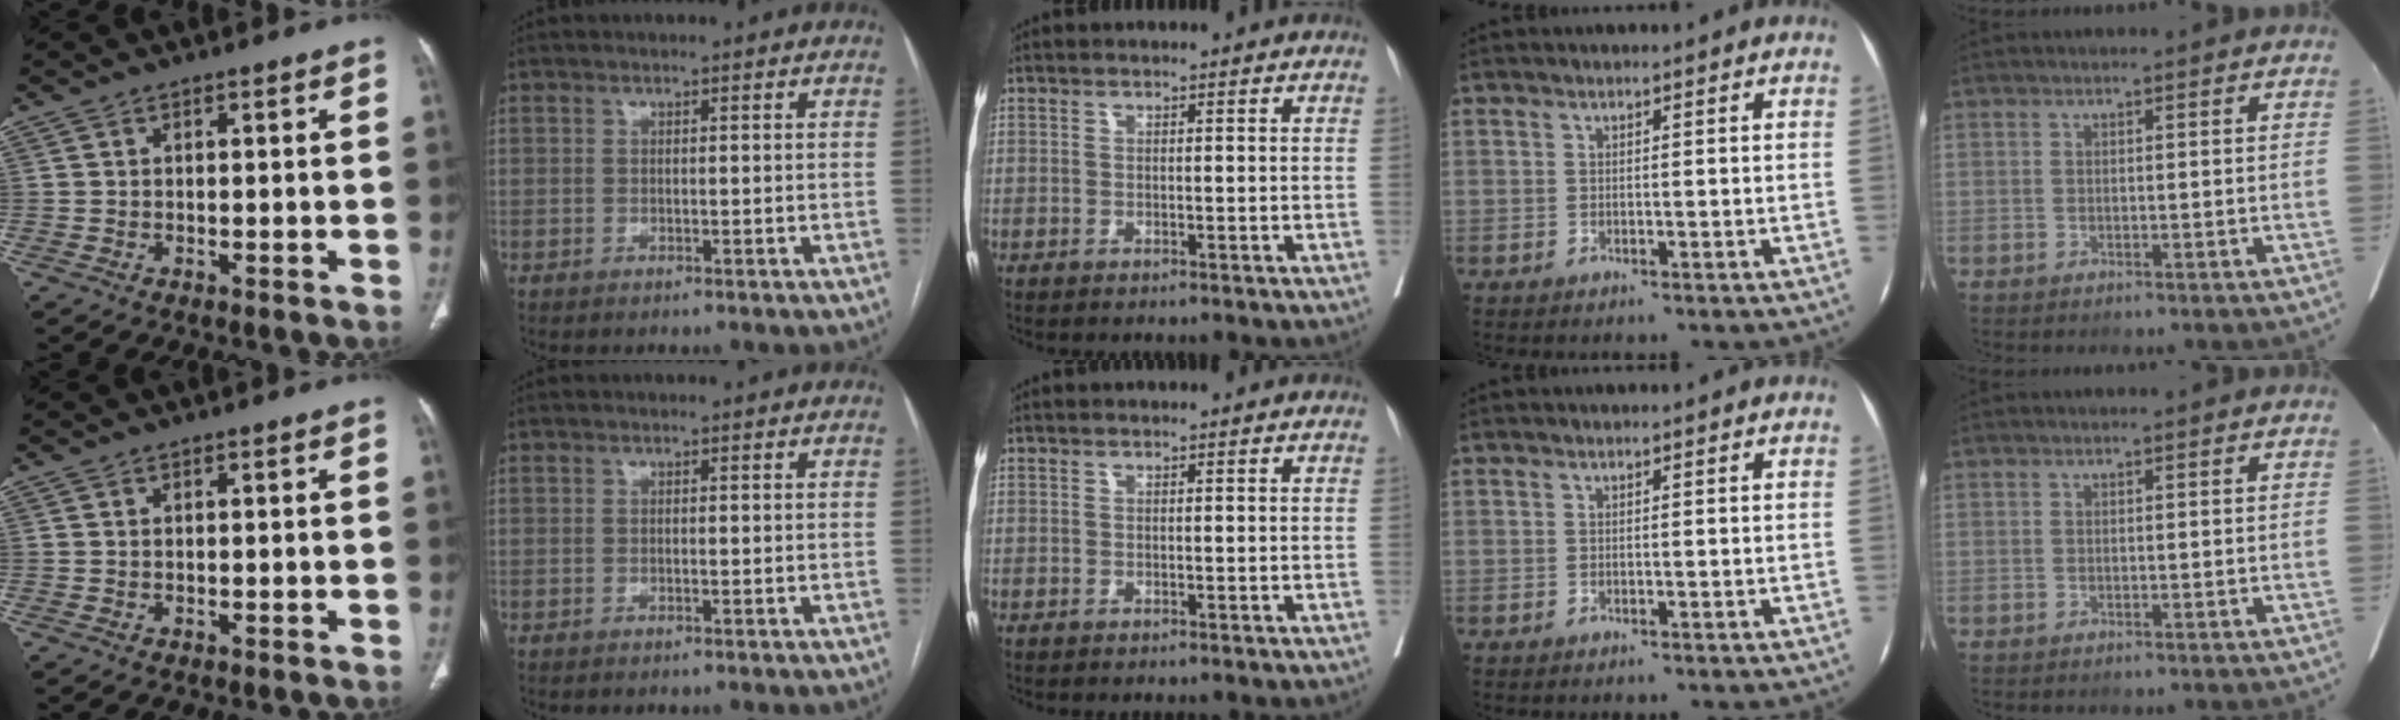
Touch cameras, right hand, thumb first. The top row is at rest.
{}